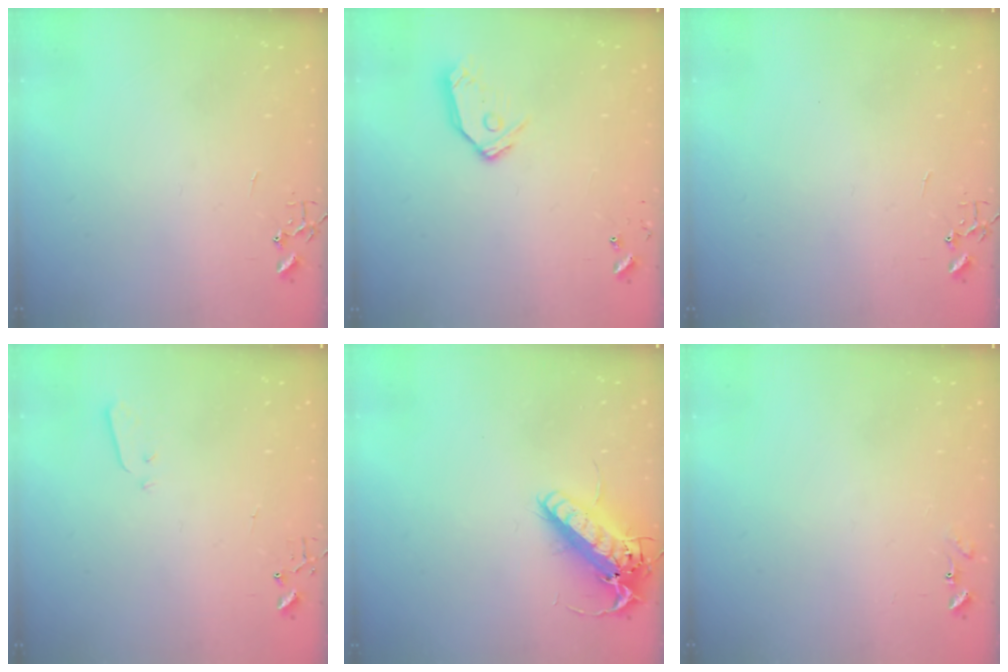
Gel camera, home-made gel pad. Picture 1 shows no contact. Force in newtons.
{"total": 10.1, "press": 10.1, "slide": 1.2}
{"total": 0.0}
{"total": 2.2, "press": 2.1, "slide": 0.3}
{"total": 16.2, "press": 15.9, "slide": 3.2}
{"total": 6.9, "press": 6.8, "slide": 0.6}